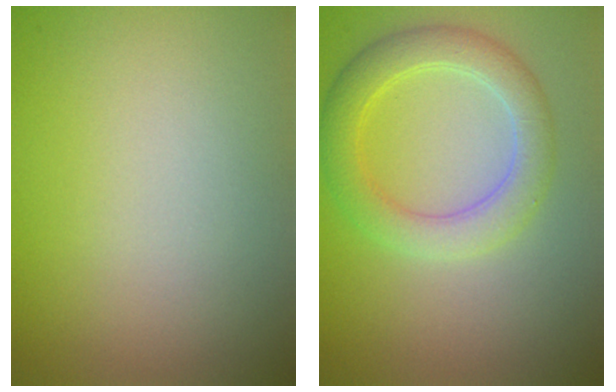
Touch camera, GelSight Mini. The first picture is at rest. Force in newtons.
{"total": 4.0, "press": 4.0, "slide": 0.0}